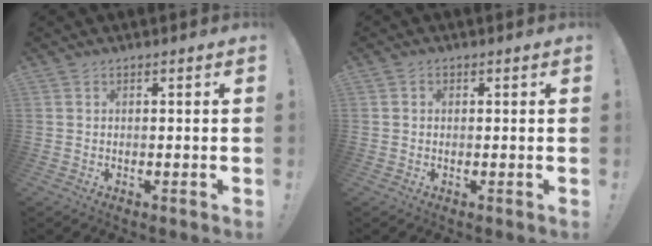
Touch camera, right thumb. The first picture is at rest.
{"total": 0.8, "force": [0.0, 0.7, 0.2], "torque": [0.000, 0.003, -0.001]}